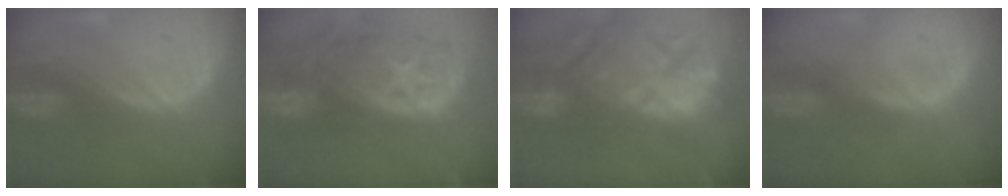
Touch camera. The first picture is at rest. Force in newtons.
{"total": 13.9, "press": 11.4, "slide": 8.1}
{"total": 15.2, "press": 13.0, "slide": 7.9}
{"total": 0.7, "press": 0.6, "slide": 0.2}